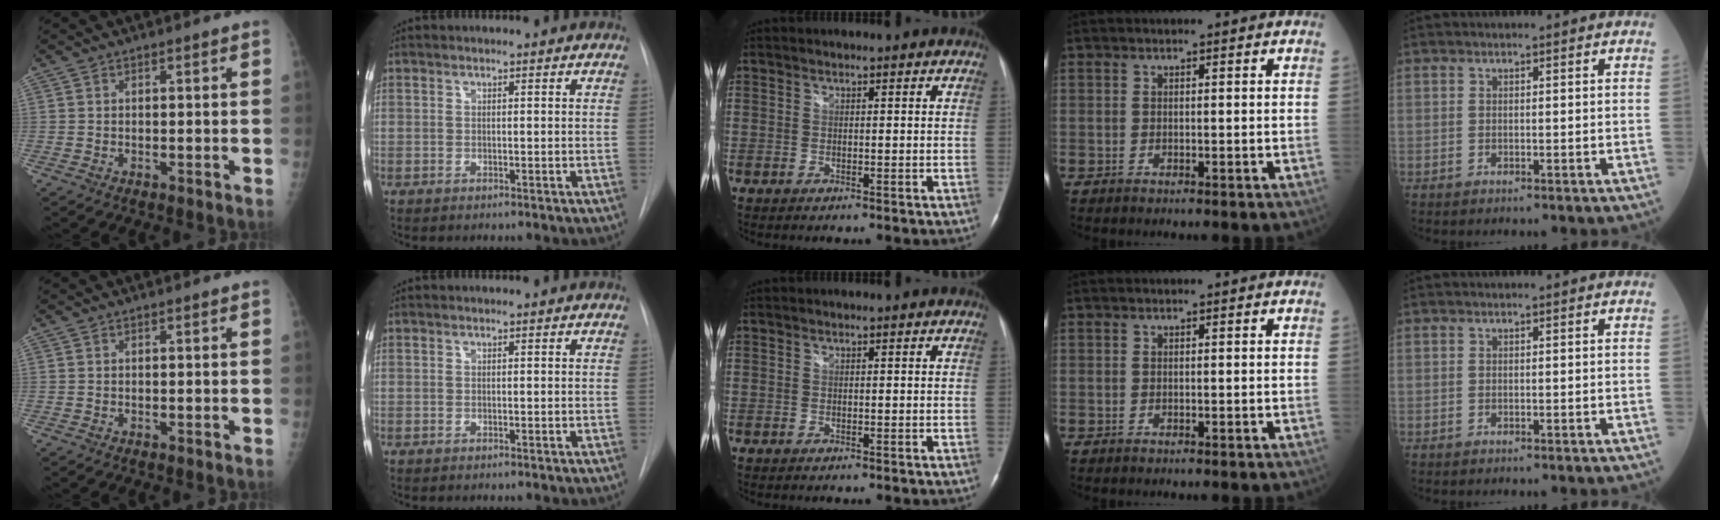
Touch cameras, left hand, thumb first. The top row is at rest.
{}